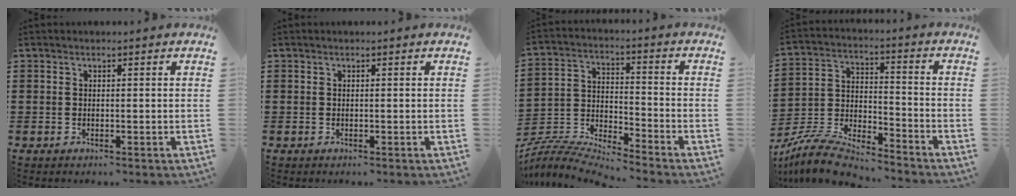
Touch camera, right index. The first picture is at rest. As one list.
[{"total": 0.0}, {"total": 6.2, "force": [-6.2, 0.2, 0.9], "torque": [-0.040, -0.011, -0.129]}, {"total": 8.3, "force": [-7.9, 0.9, 2.3], "torque": [-0.059, 0.002, -0.161]}]